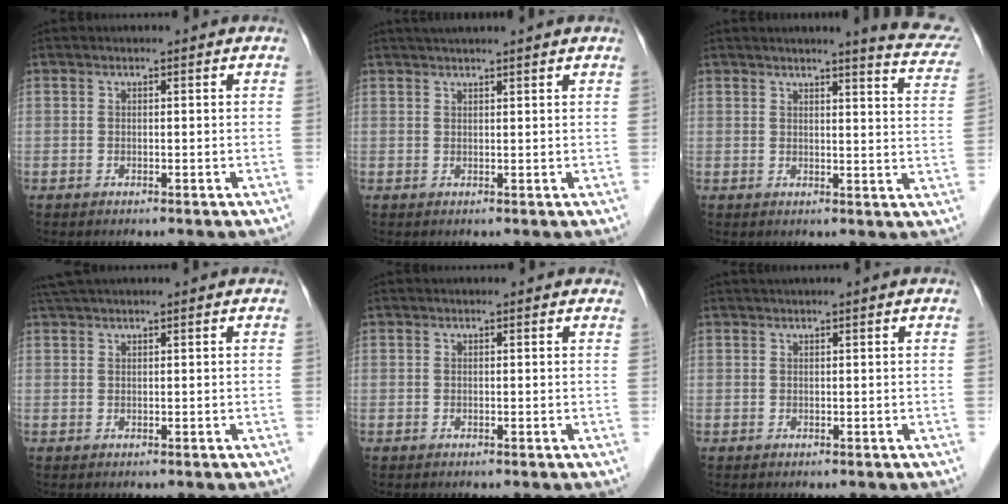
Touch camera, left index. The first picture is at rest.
{"total": 4.8, "force": [4.1, -0.6, 2.3], "torque": [-0.029, 0.032, 0.062]}
{"total": 9.3, "force": [8.2, 0.3, 4.3], "torque": [-0.036, -0.029, 0.068]}
{"total": 2.3, "force": [1.9, -0.3, 1.2], "torque": [-0.025, 0.024, 0.042]}
{"total": 0.8, "force": [0.7, 0.2, 0.4], "torque": [-0.006, 0.003, 0.004]}
{"total": 1.6, "force": [1.2, -0.3, 1.1], "torque": [-0.021, 0.016, 0.027]}